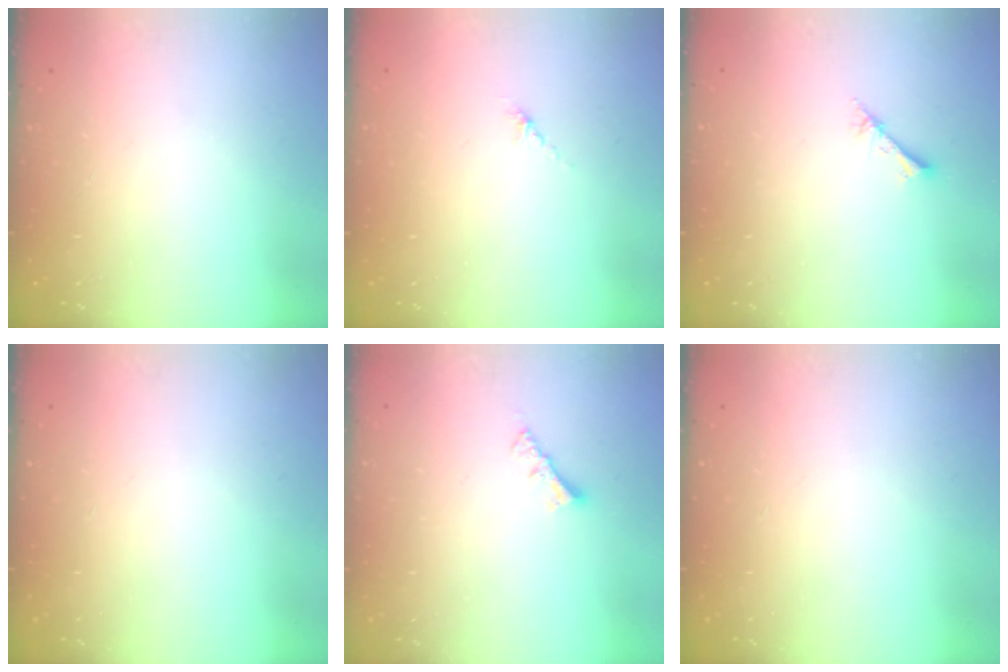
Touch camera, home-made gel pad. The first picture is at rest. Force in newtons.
{"total": 2.7, "press": 2.7, "slide": 0.7}
{"total": 2.4, "press": 2.4, "slide": 0.3}
{"total": 0.0}
{"total": 3.7, "press": 3.7, "slide": 0.5}
{"total": 0.0}